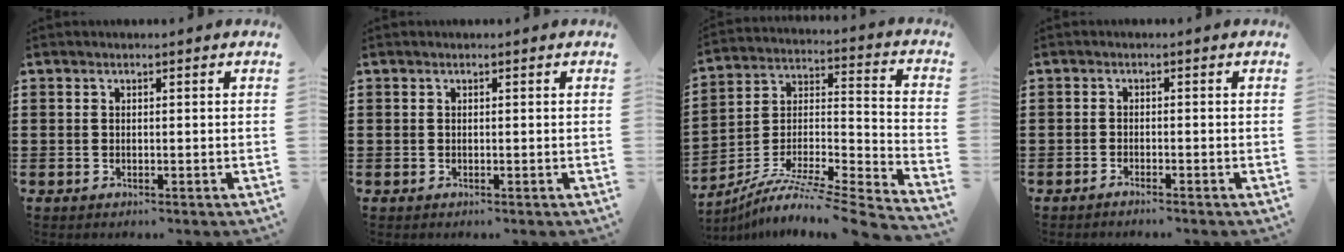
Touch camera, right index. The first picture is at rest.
{"total": 0.0}
{"total": 6.8, "force": [-5.6, 0.6, 3.8], "torque": [-0.071, -0.010, -0.116]}
{"total": 1.1, "force": [-1.1, -0.2, 0.2], "torque": [-0.004, 0.000, -0.021]}